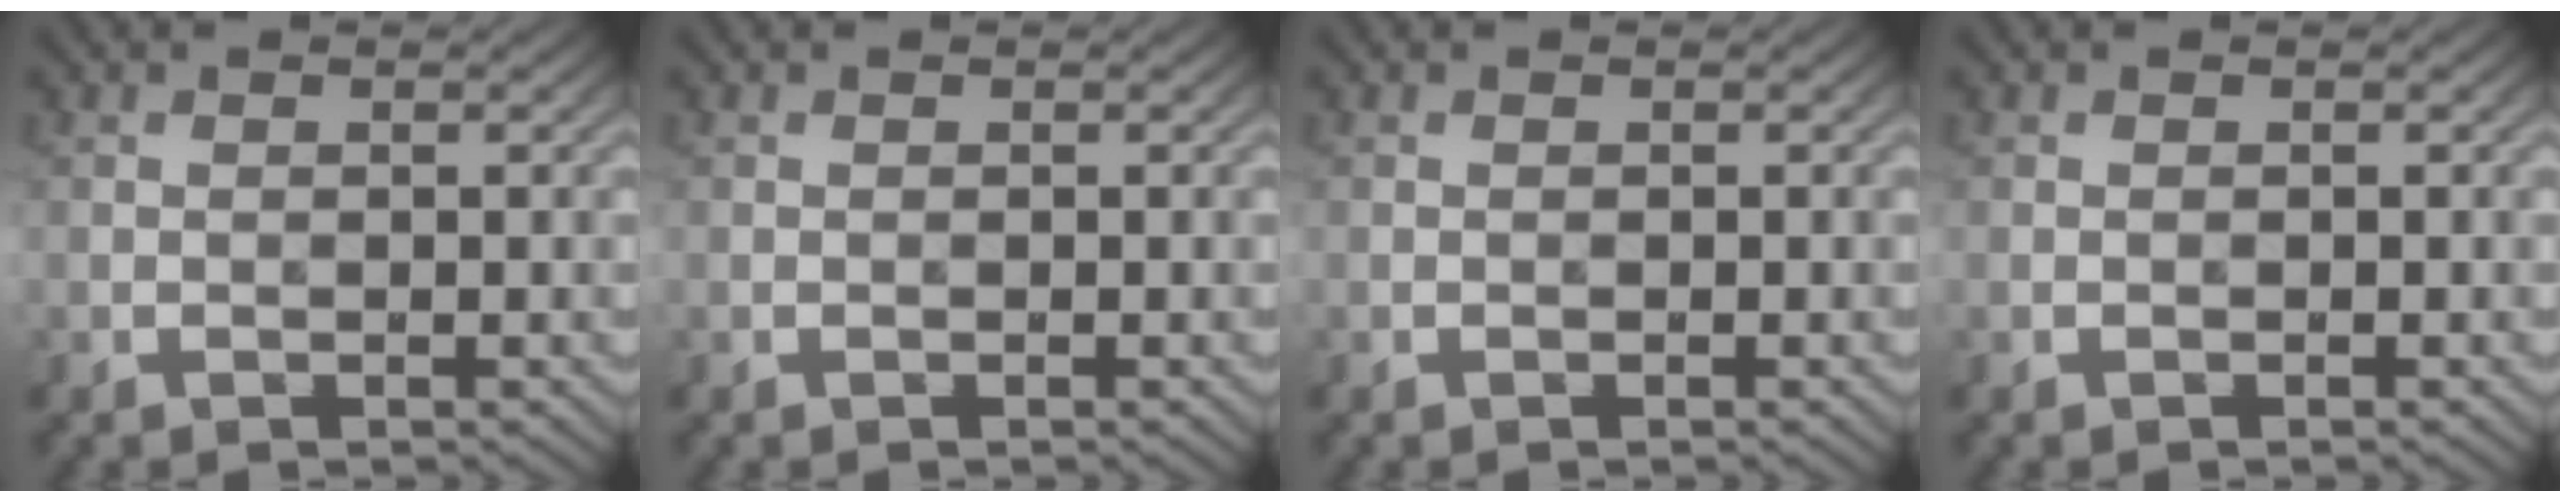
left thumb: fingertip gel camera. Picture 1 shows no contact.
{"total": 0.0}
{"total": 0.0}
{"total": 0.0}